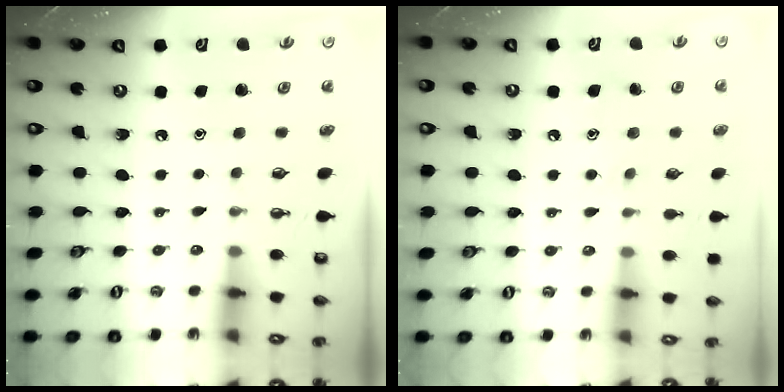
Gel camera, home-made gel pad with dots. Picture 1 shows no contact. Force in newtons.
{"total": 7.1, "press": 7.1, "slide": 0.6}